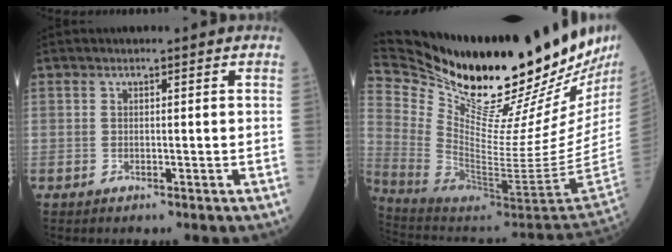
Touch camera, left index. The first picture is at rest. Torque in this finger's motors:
{"motor_torque": [1.00, -1.14, 0.05, -0.01]}